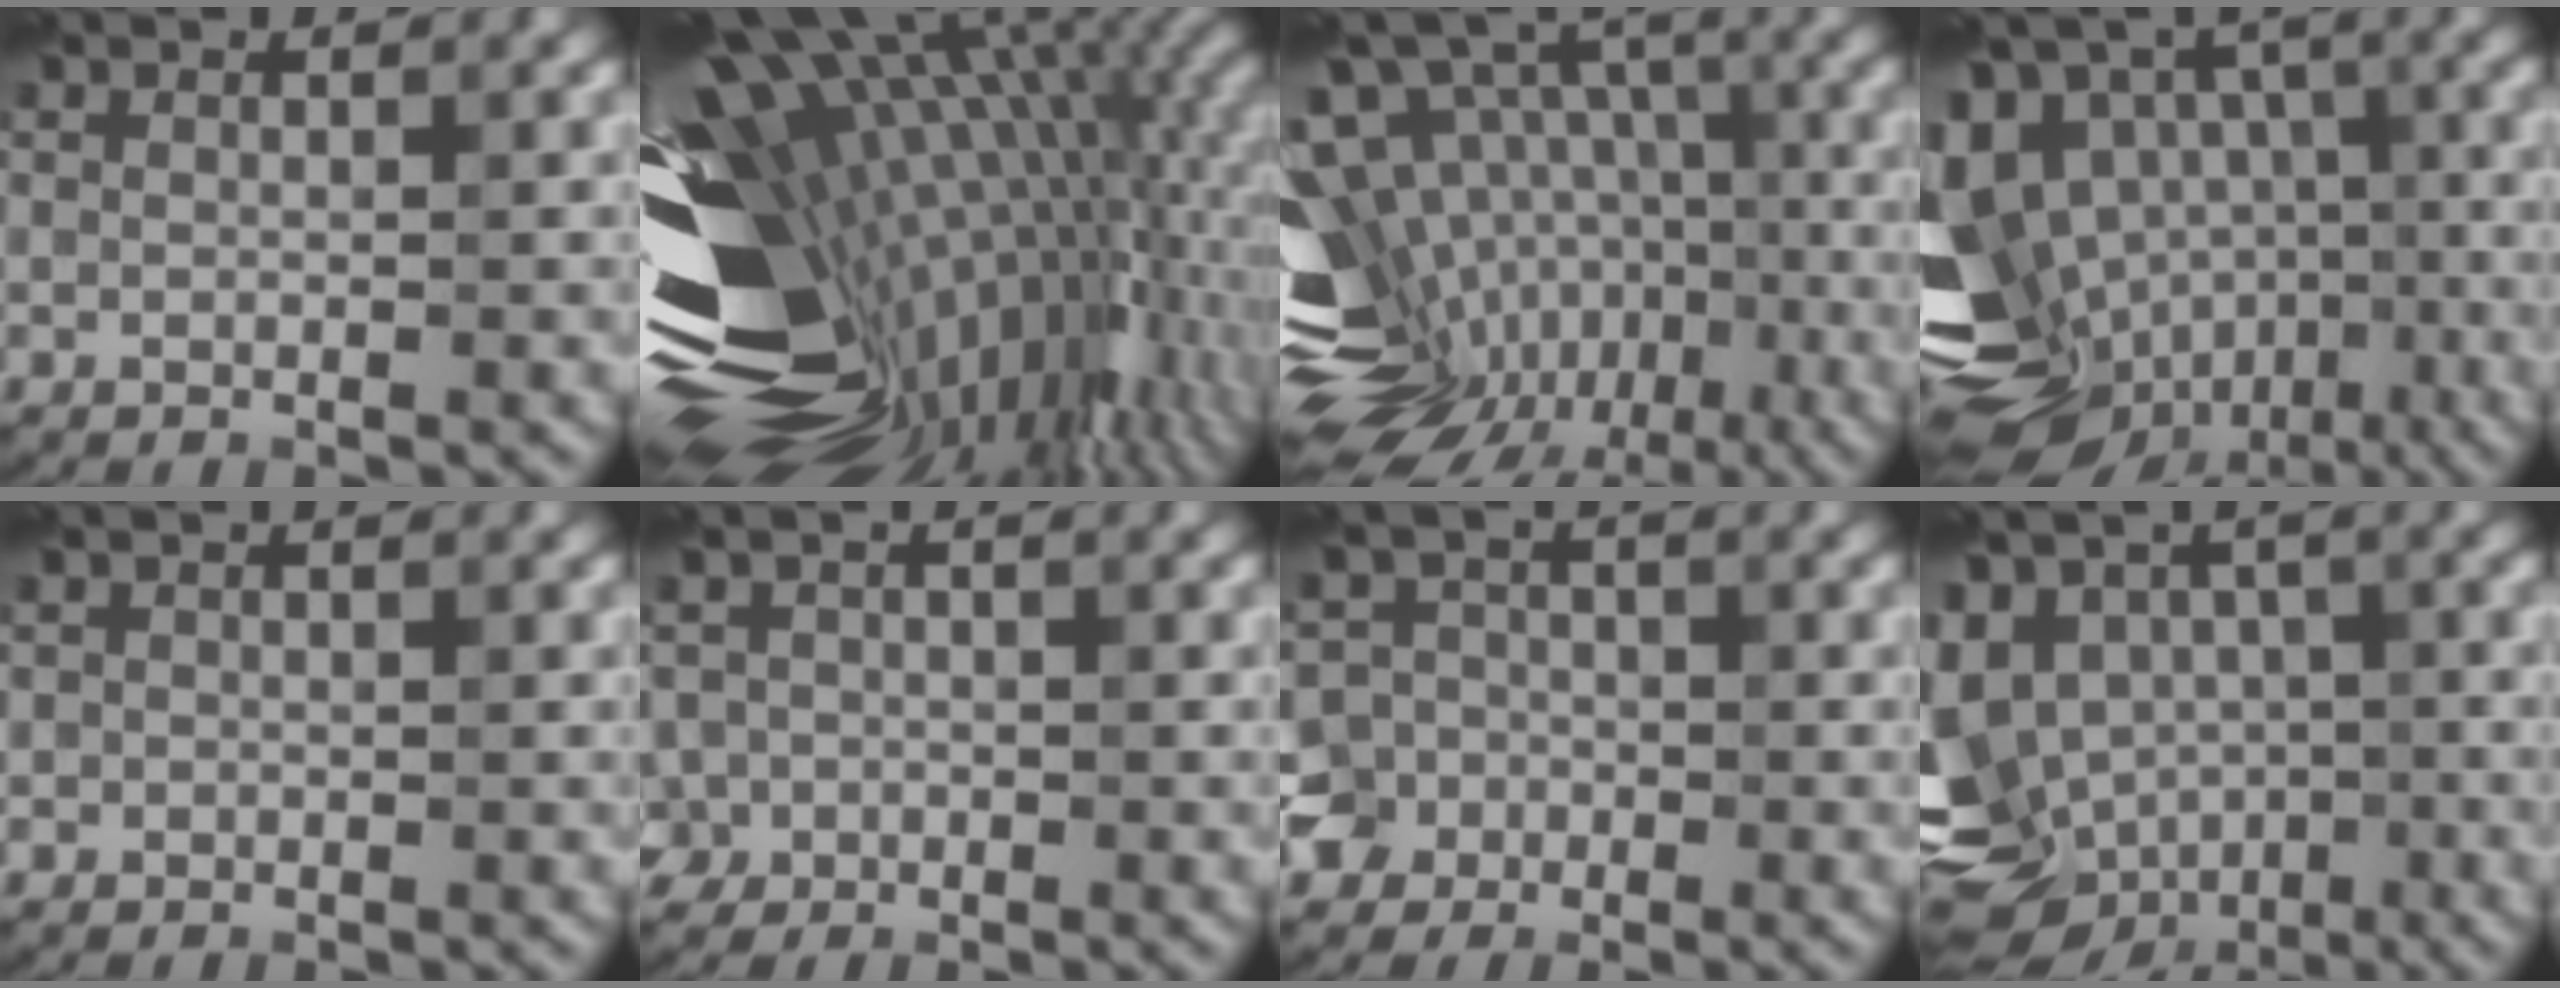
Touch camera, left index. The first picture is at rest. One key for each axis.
{"total": 20.1, "fx": -1.6, "fy": 11.6, "fz": 16.3, "tx": -0.273, "ty": 0.021, "tz": -0.012}
{"total": 13.8, "fx": -4.4, "fy": 9.7, "fz": 8.7, "tx": -0.172, "ty": 0.008, "tz": -0.049}
{"total": 13.8, "fx": -3.3, "fy": 10.1, "fz": 8.8, "tx": -0.197, "ty": -0.008, "tz": -0.040}
{"total": 0.6, "fx": -0.1, "fy": 0.6, "fz": -0.1, "tx": 0.006, "ty": -0.004, "tz": -0.006}
{"total": 2.7, "fx": -1.0, "fy": 2.4, "fz": 0.7, "tx": -0.006, "ty": 0.005, "tz": -0.019}
{"total": 8.3, "fx": -4.5, "fy": 6.9, "fz": 1.4, "tx": -0.025, "ty": -0.001, "tz": -0.109}
{"total": 13.6, "fx": -5.3, "fy": 10.5, "fz": 6.8, "tx": -0.155, "ty": -0.022, "tz": -0.059}